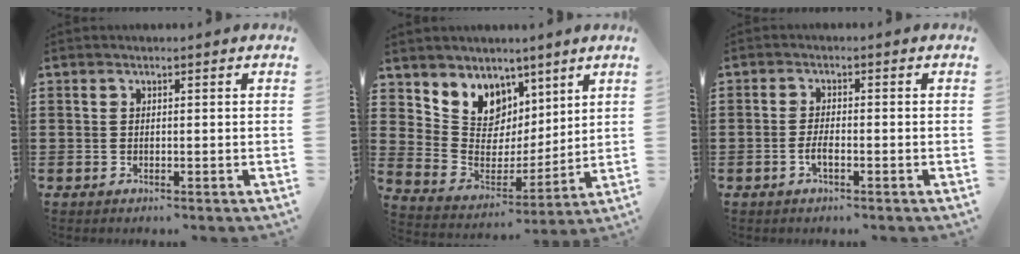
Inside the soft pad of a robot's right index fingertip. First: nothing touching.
{"total": 7.9, "force": [5.5, 5.7, -0.2], "torque": [-0.049, -0.066, 0.104]}
{"total": 2.1, "force": [-1.0, 0.5, 1.8], "torque": [-0.033, 0.000, -0.018]}